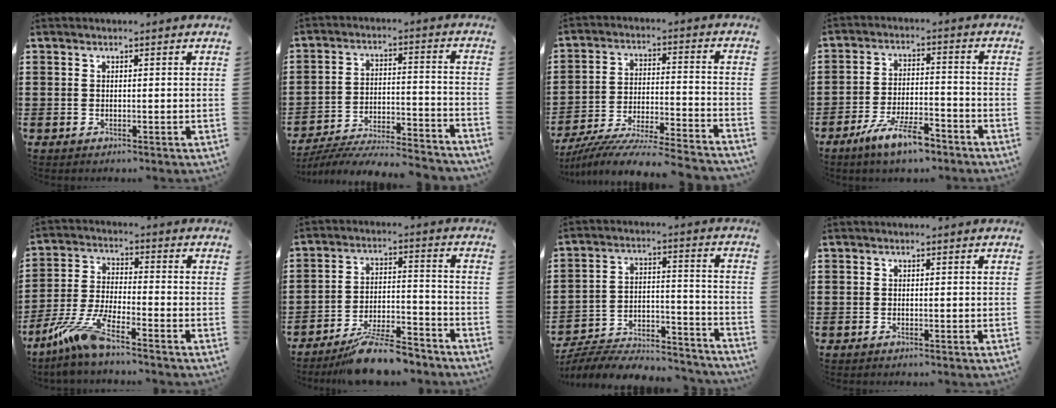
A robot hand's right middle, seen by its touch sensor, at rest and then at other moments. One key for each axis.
{"total": 6.5, "fx": -6.2, "fy": 0.1, "fz": 1.9, "tx": -0.027, "ty": 0.003, "tz": -0.120}
{"total": 7.5, "fx": -7.2, "fy": -0.6, "fz": 2.0, "tx": -0.036, "ty": -0.005, "tz": -0.145}
{"total": 7.4, "fx": -5.3, "fy": 1.6, "fz": 4.9, "tx": -0.101, "ty": 0.001, "tz": -0.098}
{"total": 8.3, "fx": -6.1, "fy": 0.5, "fz": 5.6, "tx": -0.136, "ty": -0.021, "tz": -0.123}
{"total": 9.1, "fx": -8.0, "fy": 1.5, "fz": 4.2, "tx": -0.070, "ty": 0.023, "tz": -0.149}
{"total": 5.9, "fx": -5.7, "fy": 0.7, "fz": 1.3, "tx": -0.027, "ty": 0.004, "tz": -0.117}
{"total": 0.0}